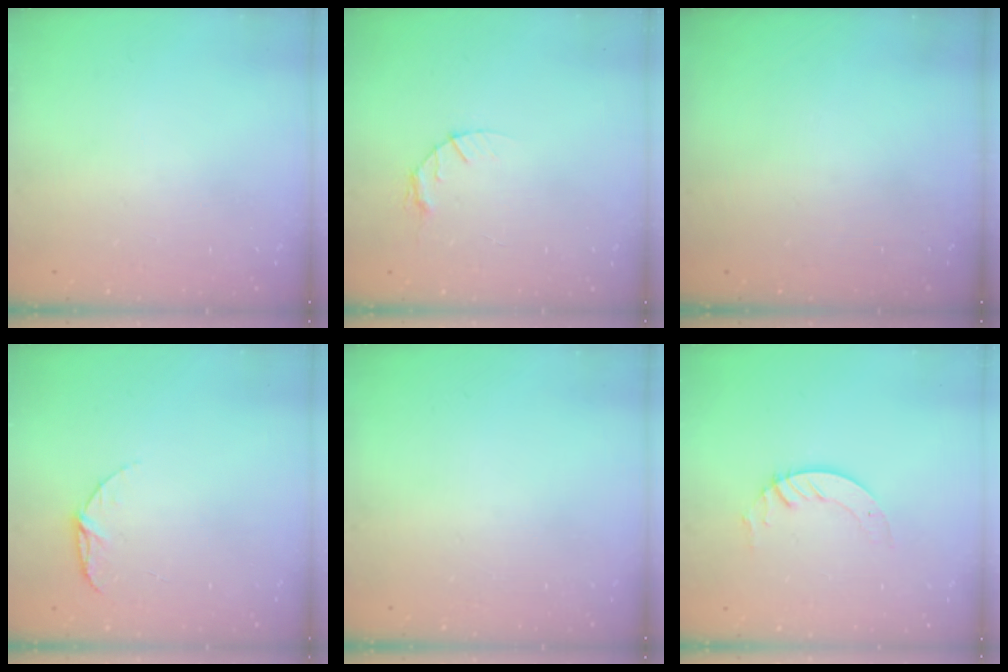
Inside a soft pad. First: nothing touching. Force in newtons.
{"total": 3.9, "press": 3.9, "slide": 0.5}
{"total": 0.0}
{"total": 5.6, "press": 5.6, "slide": 0.5}
{"total": 0.0}
{"total": 3.4, "press": 3.4, "slide": 0.3}